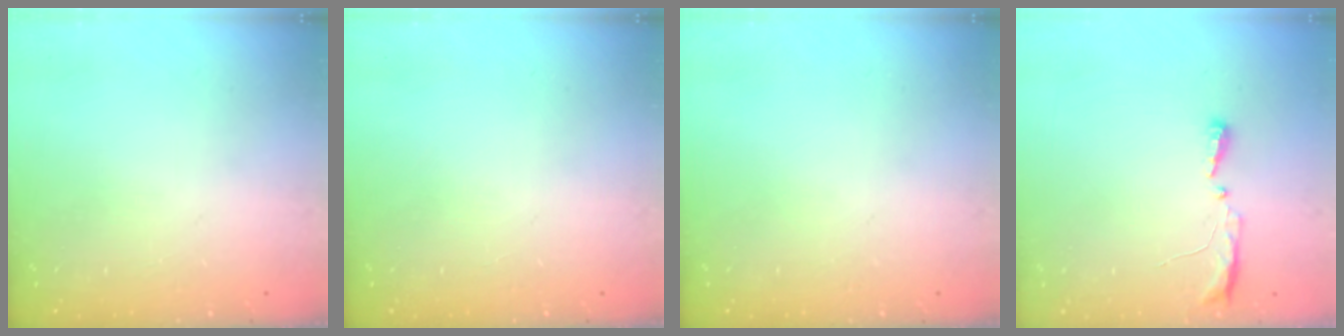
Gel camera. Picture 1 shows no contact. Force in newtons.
{"total": 0.0}
{"total": 0.0}
{"total": 8.2, "press": 5.2, "slide": 6.2}